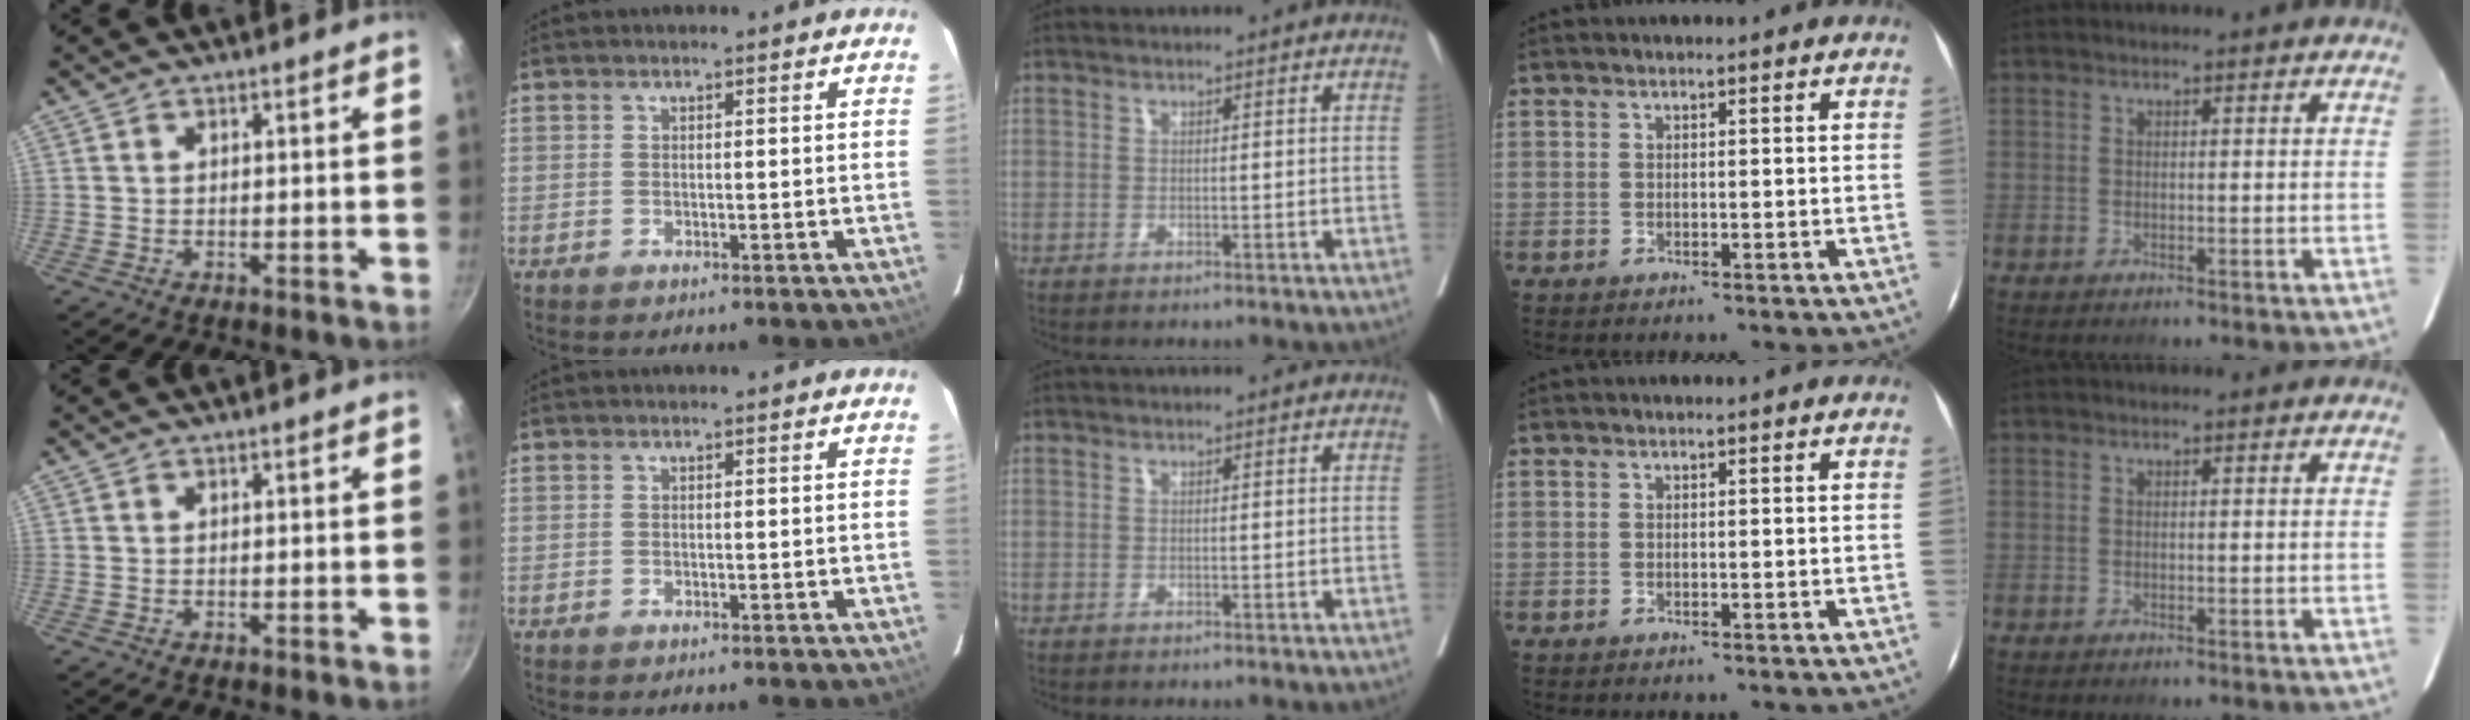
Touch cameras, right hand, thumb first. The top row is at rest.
{}